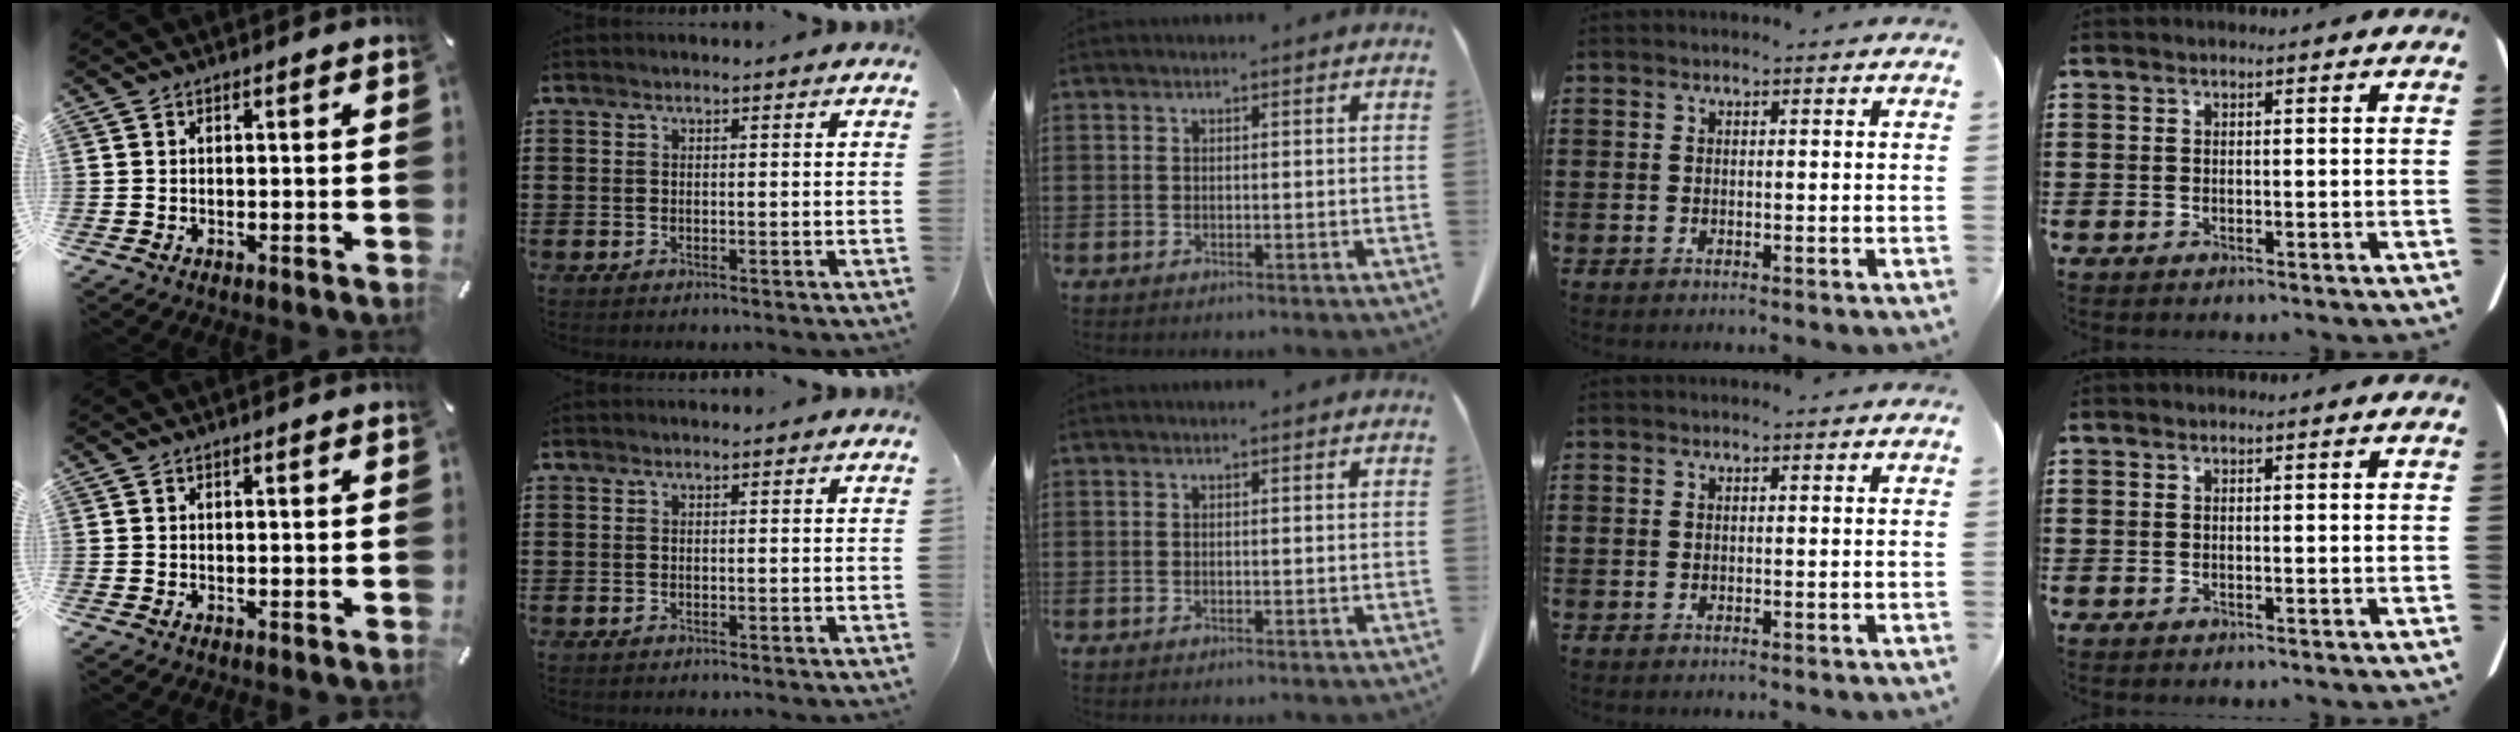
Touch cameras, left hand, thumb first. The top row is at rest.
{}